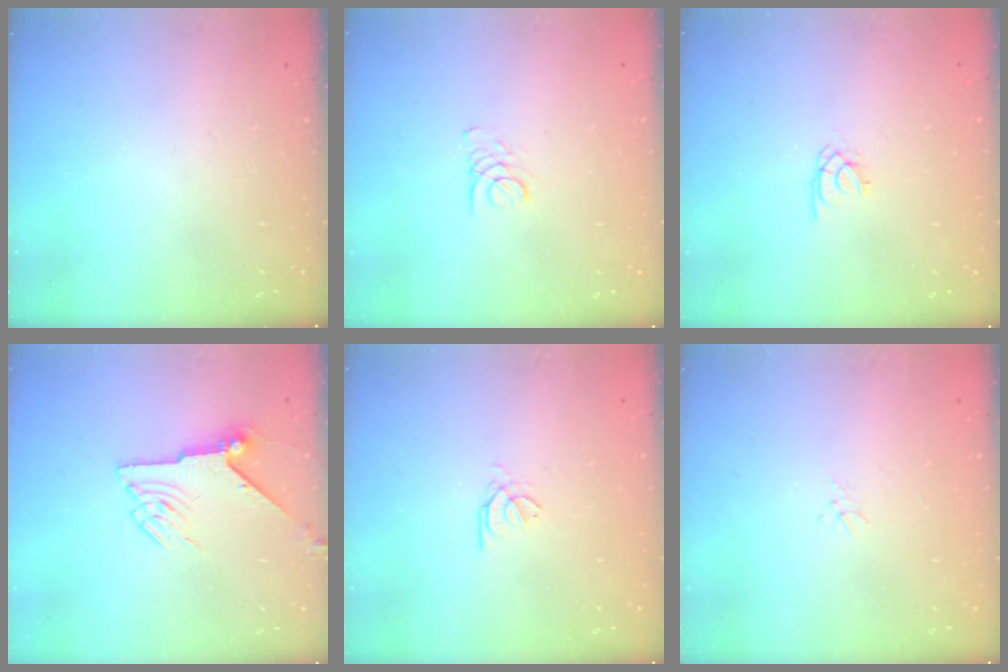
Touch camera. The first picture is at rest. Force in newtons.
{"total": 1.6, "press": 1.6, "slide": 0.1}
{"total": 1.8, "press": 1.8, "slide": 0.3}
{"total": 7.0, "press": 7.0, "slide": 0.3}
{"total": 0.7, "press": 0.6, "slide": 0.4}
{"total": 1.2, "press": 1.1, "slide": 0.3}